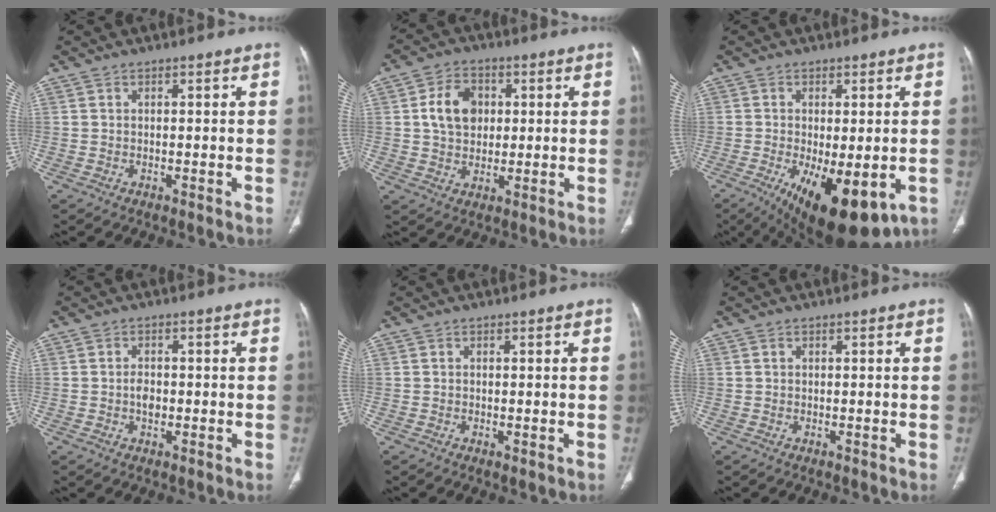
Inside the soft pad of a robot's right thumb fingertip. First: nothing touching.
{"total": 8.8, "force": [1.6, 6.7, 5.5], "torque": [-0.071, 0.002, 0.025]}
{"total": 15.5, "force": [-5.7, 6.4, 12.9], "torque": [-0.180, -0.021, -0.070]}
{"total": 3.2, "force": [-0.6, 2.1, 2.3], "torque": [-0.032, 0.007, -0.014]}
{"total": 0.7, "force": [-0.2, 0.3, 0.6], "torque": [-0.013, -0.003, -0.002]}
{"total": 0.0}